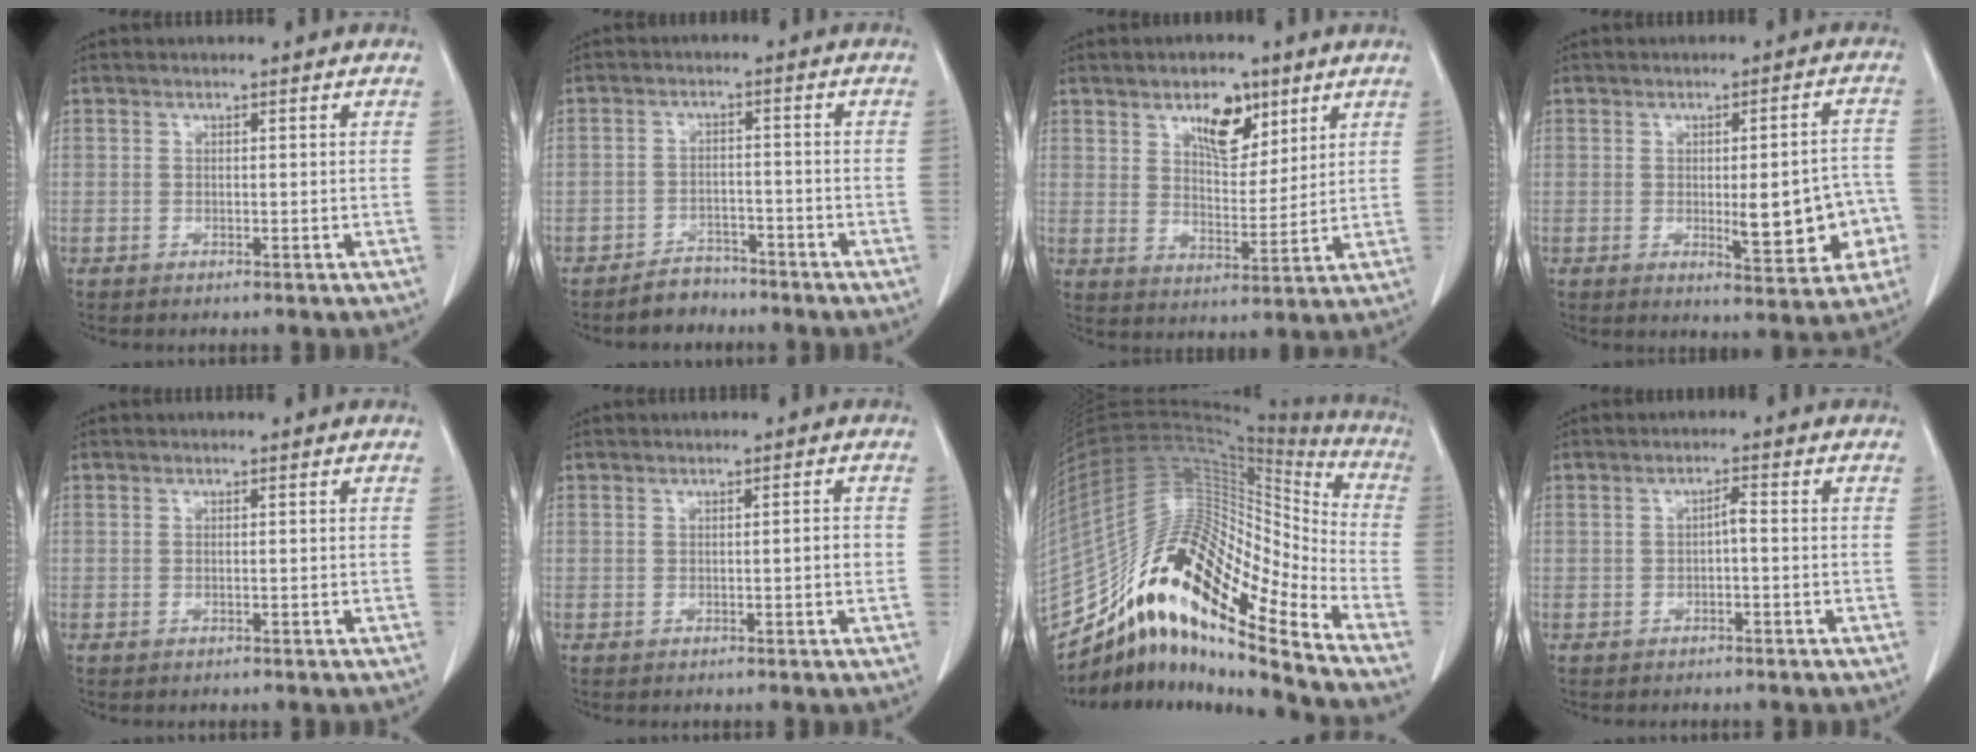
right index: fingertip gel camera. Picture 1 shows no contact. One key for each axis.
{"total": 3.9, "fx": -3.4, "fy": 1.9, "fz": 0.2, "tx": -0.006, "ty": 0.005, "tz": -0.055}
{"total": 8.0, "fx": 4.7, "fy": 3.8, "fz": 5.3, "tx": -0.084, "ty": 0.003, "tz": 0.080}
{"total": 10.1, "fx": -2.2, "fy": 2.9, "fz": 9.4, "tx": -0.110, "ty": 0.010, "tz": -0.019}
{"total": 0.0}
{"total": 1.5, "fx": -0.1, "fy": 0.2, "fz": 1.5, "tx": -0.020, "ty": 0.001, "tz": -0.002}
{"total": 20.1, "fx": -14.7, "fy": 3.0, "fz": 13.5, "tx": -0.251, "ty": 0.056, "tz": -0.263}
{"total": 1.5, "fx": -0.4, "fy": 0.3, "fz": 1.4, "tx": -0.023, "ty": 0.004, "tz": -0.007}